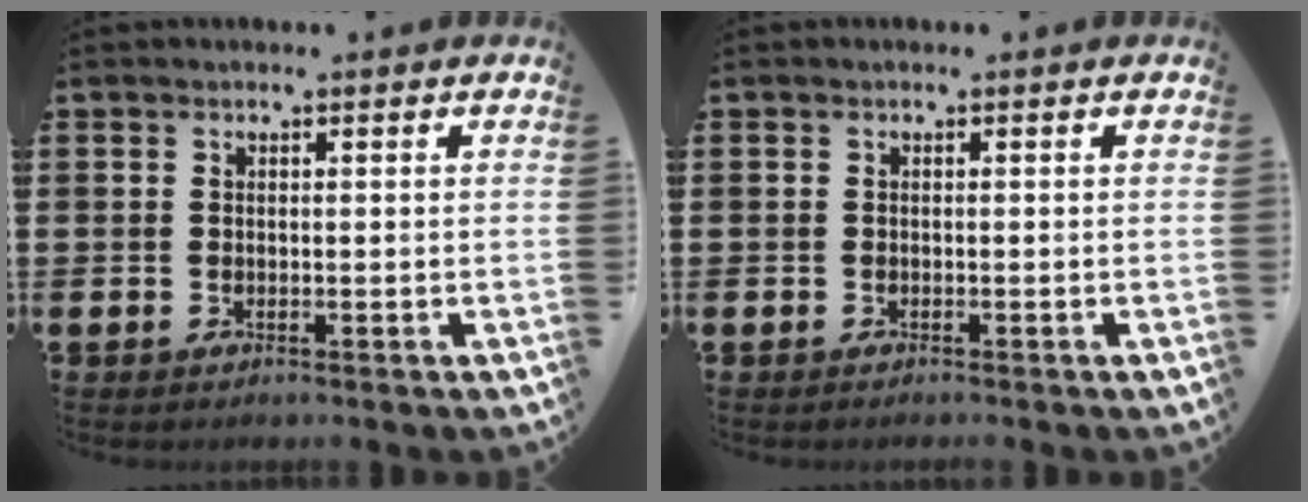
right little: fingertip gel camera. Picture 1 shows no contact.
{"total": 0.0}